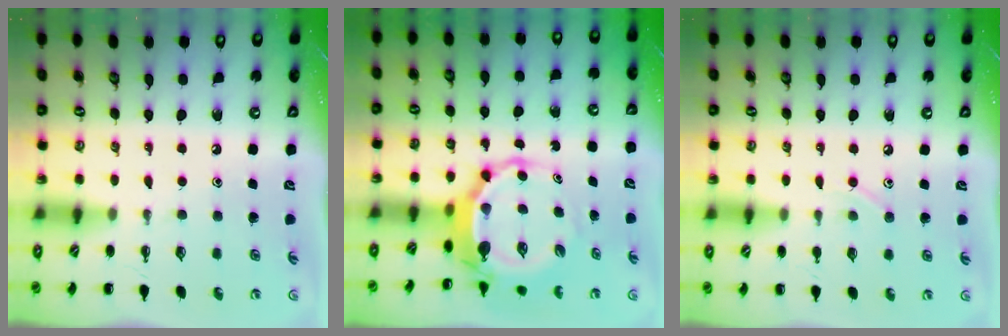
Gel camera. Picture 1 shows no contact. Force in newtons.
{"total": 5.8, "press": 5.6, "slide": 1.7}
{"total": 5.0, "press": 4.8, "slide": 1.4}